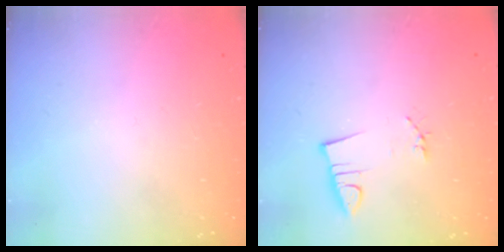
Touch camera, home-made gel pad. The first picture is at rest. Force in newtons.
{"total": 3.0, "press": 1.6, "slide": 2.5}